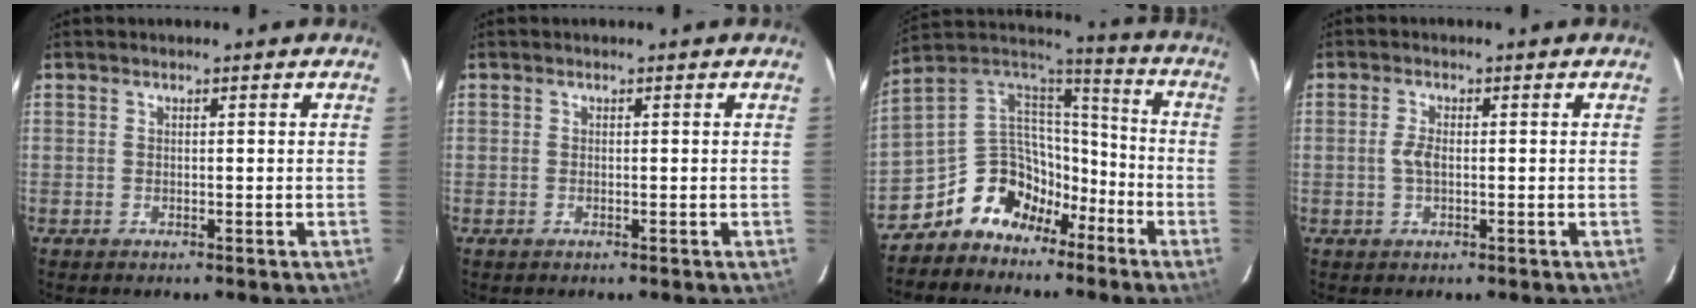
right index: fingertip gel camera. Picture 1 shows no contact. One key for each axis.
{"total": 0.0}
{"total": 13.8, "fx": -8.9, "fy": 9.4, "fz": 4.9, "tx": -0.098, "ty": 0.050, "tz": -0.154}
{"total": 2.3, "fx": -0.3, "fy": 1.0, "fz": 2.0, "tx": -0.045, "ty": 0.002, "tz": -0.005}